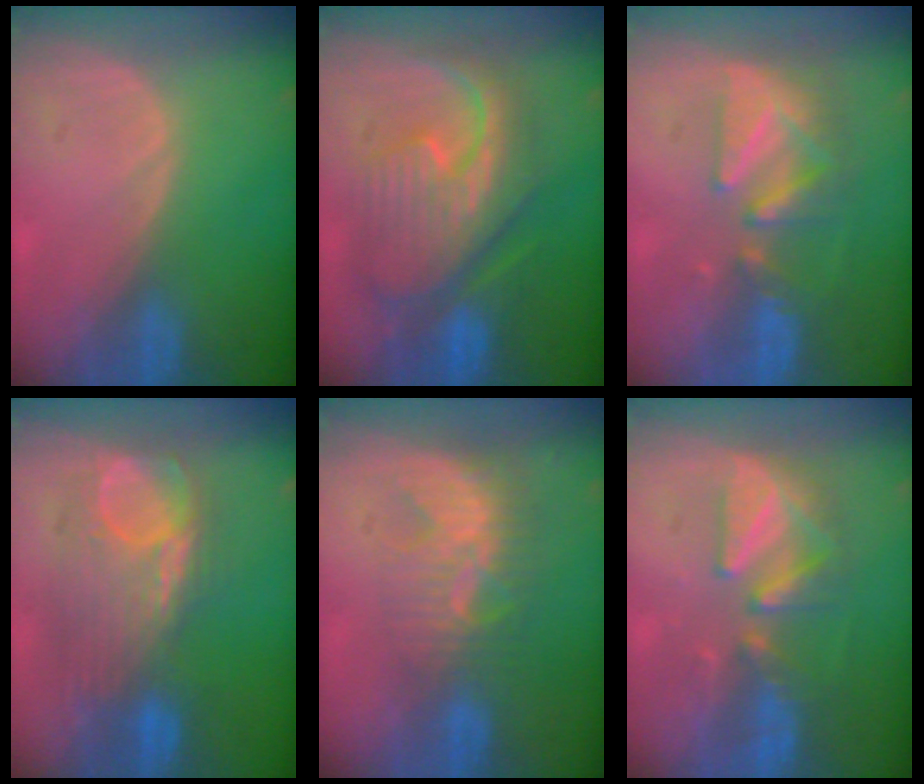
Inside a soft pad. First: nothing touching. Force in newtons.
{"total": 11.8, "press": 11.7, "slide": 1.2}
{"total": 8.4, "press": 7.7, "slide": 3.5}
{"total": 9.1, "press": 9.0, "slide": 1.4}
{"total": 8.8, "press": 7.6, "slide": 4.4}
{"total": 7.8, "press": 7.6, "slide": 1.4}